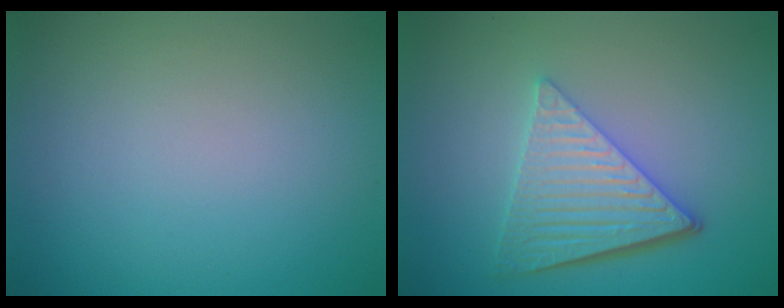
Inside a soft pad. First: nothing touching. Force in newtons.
{"total": 5.8, "press": 4.4, "slide": 3.8}